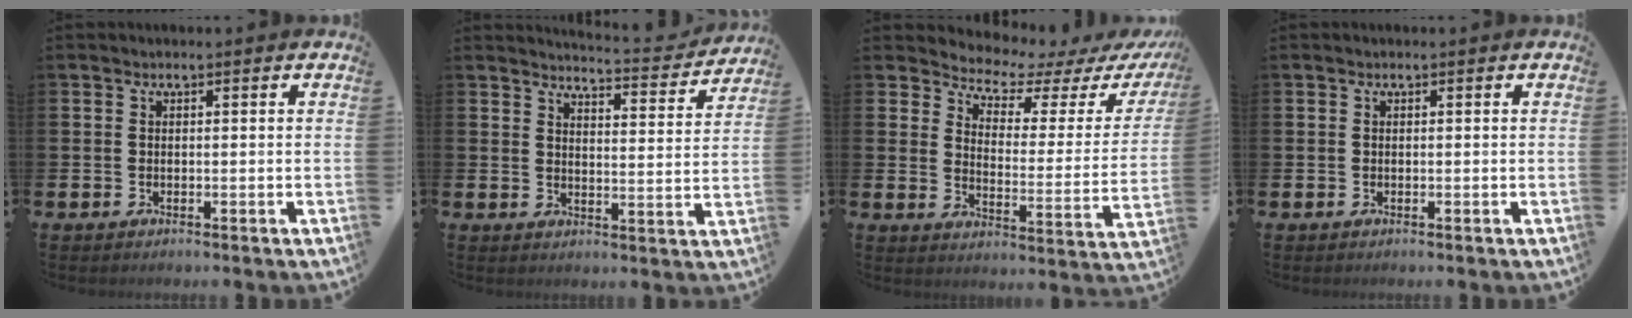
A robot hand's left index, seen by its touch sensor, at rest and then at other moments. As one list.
[{"total": 4.3, "force": [4.3, 0.1, 0.6], "torque": [-0.017, -0.038, 0.069]}, {"total": 4.9, "force": [4.5, 1.6, 1.1], "torque": [-0.044, -0.045, 0.070]}, {"total": 0.0}]